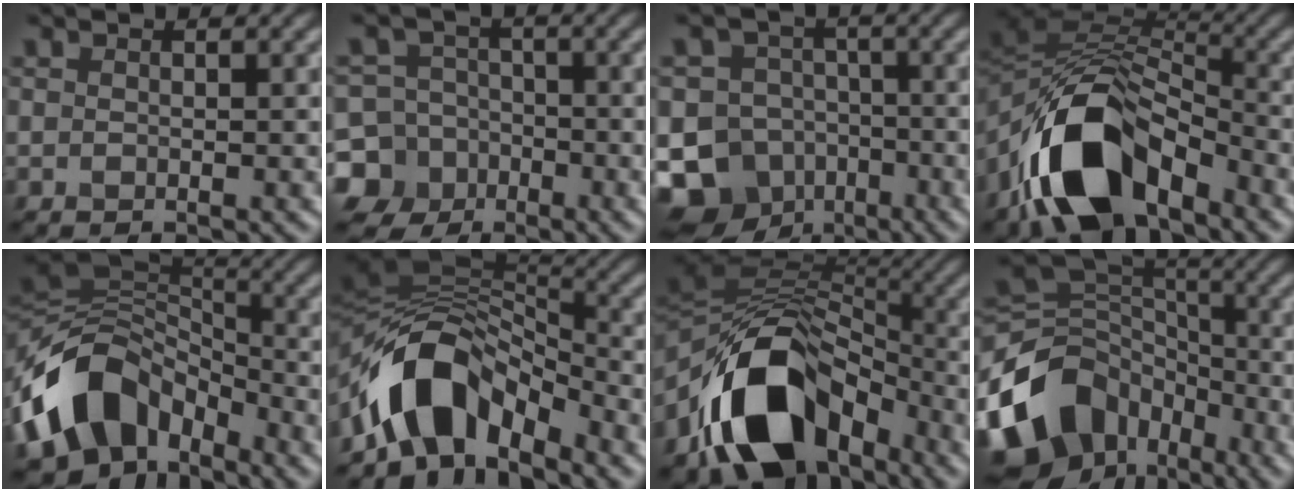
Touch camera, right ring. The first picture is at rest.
{"total": 10.0, "force": [-4.9, 8.5, 1.9], "torque": [-0.041, -0.033, -0.116]}
{"total": 12.2, "force": [-6.6, 9.7, 3.1], "torque": [-0.047, -0.034, -0.137]}
{"total": 11.9, "force": [-6.4, 6.3, 7.8], "torque": [-0.145, -0.001, -0.125]}
{"total": 11.2, "force": [-5.5, 7.6, 6.2], "torque": [-0.112, 0.011, -0.117]}
{"total": 9.6, "force": [-5.2, 5.2, 6.1], "torque": [-0.094, 0.011, -0.100]}
{"total": 13.2, "force": [-6.1, 8.4, 8.1], "torque": [-0.142, 0.005, -0.121]}
{"total": 14.3, "force": [-6.8, 10.4, 6.9], "torque": [-0.172, 0.004, -0.129]}